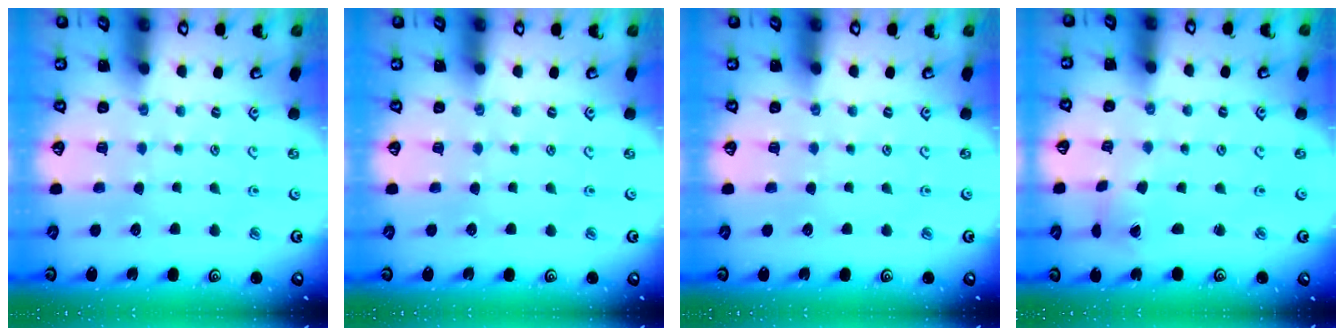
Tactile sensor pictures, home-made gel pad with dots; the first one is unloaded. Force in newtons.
{"total": 0.0}
{"total": 0.0}
{"total": 0.8, "press": 0.8, "slide": 0.1}